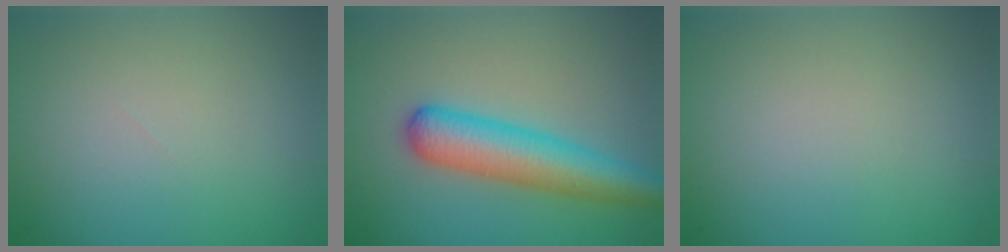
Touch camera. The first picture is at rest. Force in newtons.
{"total": 5.5, "press": 5.5, "slide": 0.2}
{"total": 0.0}